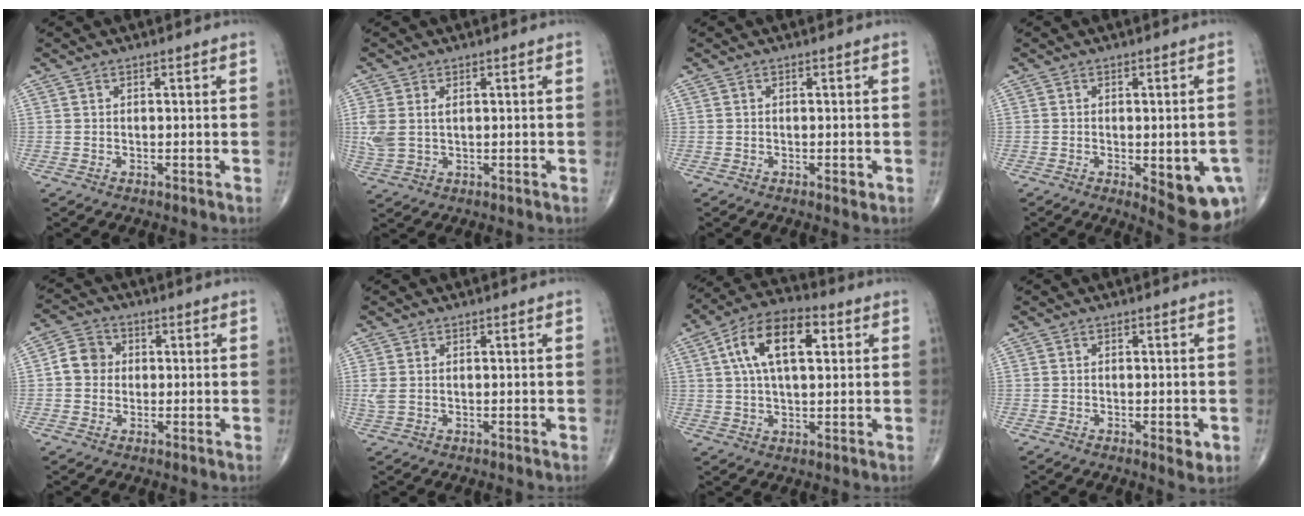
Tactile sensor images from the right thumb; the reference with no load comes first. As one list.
[{"total": 5.6, "force": [0.8, 3.5, 4.3], "torque": [-0.116, 0.007, 0.024]}, {"total": 1.1, "force": [-0.4, 0.4, 0.9], "torque": [-0.013, -0.002, -0.007]}, {"total": 13.9, "force": [-4.4, 5.1, 12.2], "torque": [-0.123, 0.009, -0.035]}, {"total": 5.4, "force": [0.2, 4.9, 2.3], "torque": [-0.026, 0.012, -0.006]}, {"total": 2.1, "force": [0.3, 1.3, 1.6], "torque": [-0.054, 0.010, 0.010]}, {"total": 13.6, "force": [3.9, 6.7, 11.2], "torque": [-0.195, 0.019, 0.063]}, {"total": 2.8, "force": [-0.9, 1.0, 2.4], "torque": [-0.029, -0.004, -0.011]}]